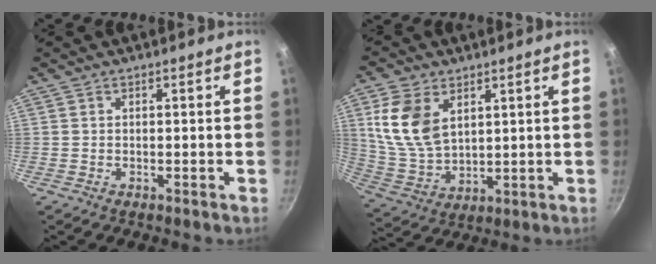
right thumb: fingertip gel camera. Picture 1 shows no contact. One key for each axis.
{"total": 12.2, "fx": 4.3, "fy": 7.9, "fz": 8.3, "tx": -0.150, "ty": -0.022, "tz": 0.098}